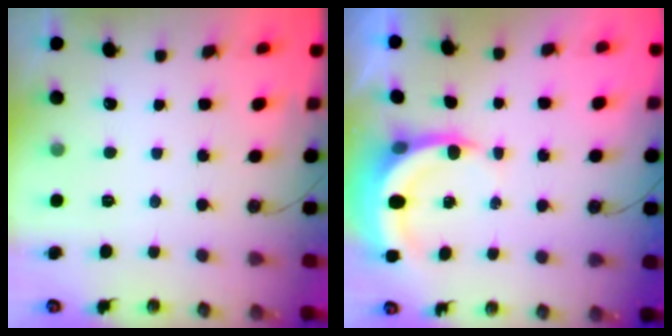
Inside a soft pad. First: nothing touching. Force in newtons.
{"total": 5.6, "press": 5.6, "slide": 0.6}